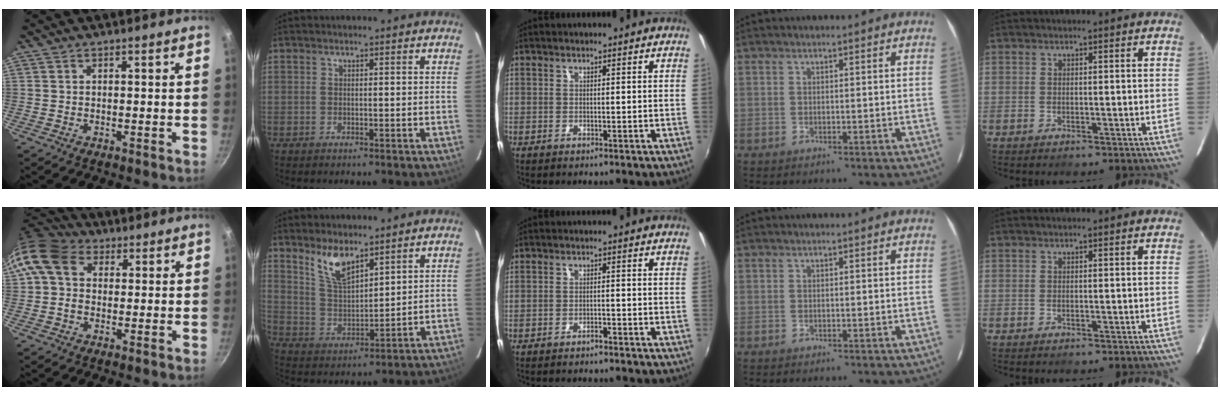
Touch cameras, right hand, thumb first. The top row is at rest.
{"thumb": {"total": 11.0, "force": [2.7, 8.7, 6.2], "torque": [-0.115, 0.014, 0.035]}, "index": {"total": 8.4, "force": [6.0, 2.9, 5.1], "torque": [-0.095, -0.002, 0.128]}, "middle": {"total": 2.1, "force": [-1.9, 0.4, 0.6], "torque": [-0.021, -0.002, -0.031]}}